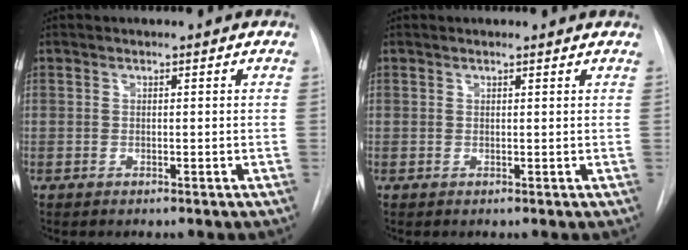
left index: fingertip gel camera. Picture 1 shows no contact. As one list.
[{"total": 0.6, "force": [0.6, 0.1, 0.1], "torque": [-0.010, 0.002, 0.000]}]